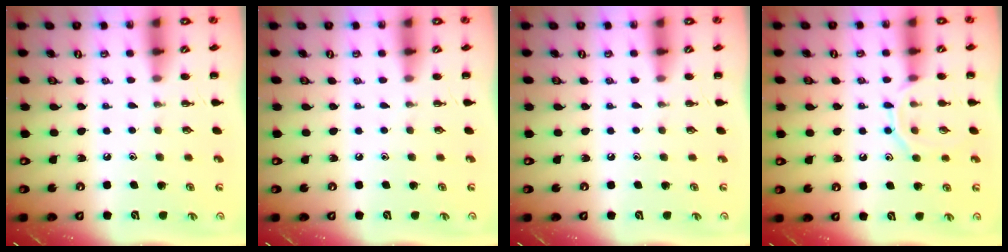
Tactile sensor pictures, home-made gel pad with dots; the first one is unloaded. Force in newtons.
{"total": 0.0}
{"total": 0.0}
{"total": 9.0, "press": 9.0, "slide": 0.8}